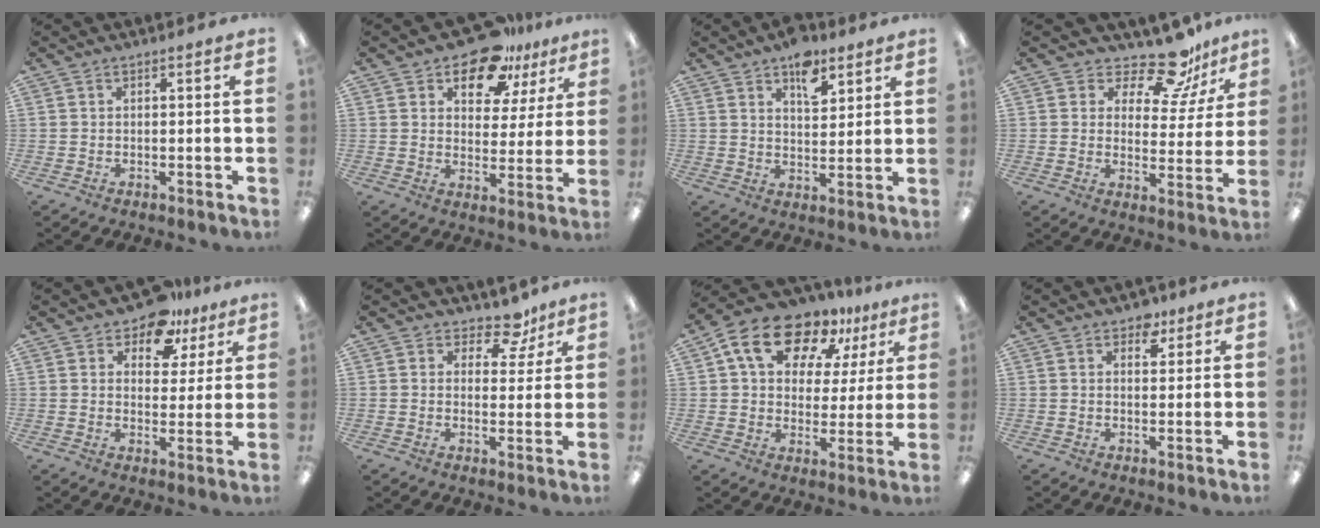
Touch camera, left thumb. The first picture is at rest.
{"total": 13.7, "force": [10.3, 7.0, 5.8], "torque": [-0.090, -0.061, 0.187]}
{"total": 8.5, "force": [5.5, 4.5, 4.7], "torque": [-0.050, -0.028, 0.091]}
{"total": 13.6, "force": [10.9, 5.5, 6.1], "torque": [-0.097, -0.070, 0.192]}
{"total": 9.8, "force": [7.6, 5.4, 3.2], "torque": [-0.048, -0.045, 0.137]}
{"total": 6.7, "force": [4.9, 3.8, 2.6], "torque": [-0.036, -0.028, 0.086]}
{"total": 15.9, "force": [10.0, 9.6, 7.8], "torque": [-0.132, -0.053, 0.180]}
{"total": 4.2, "force": [2.9, 2.7, 1.5], "torque": [0.003, -0.014, 0.046]}